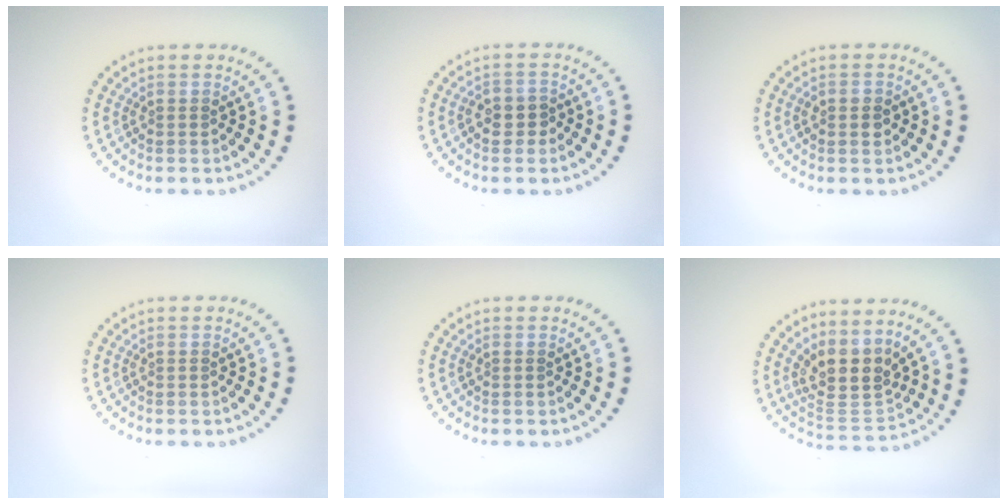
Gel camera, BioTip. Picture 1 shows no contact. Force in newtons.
{"total": 1.9, "press": 1.7, "slide": 0.7}
{"total": 1.8, "press": 1.8, "slide": 0.2}
{"total": 0.0}
{"total": 0.0}
{"total": 4.2, "press": 3.5, "slide": 2.4}